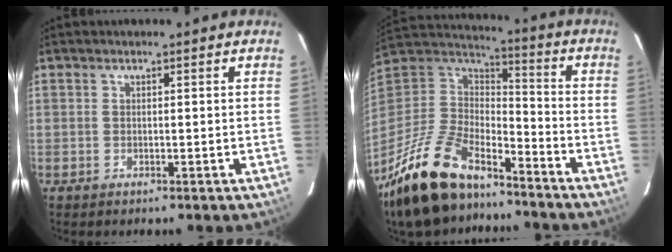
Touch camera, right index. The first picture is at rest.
{"total": 24.1, "force": [-17.7, 9.9, 13.0], "torque": [-0.282, -0.013, -0.309]}